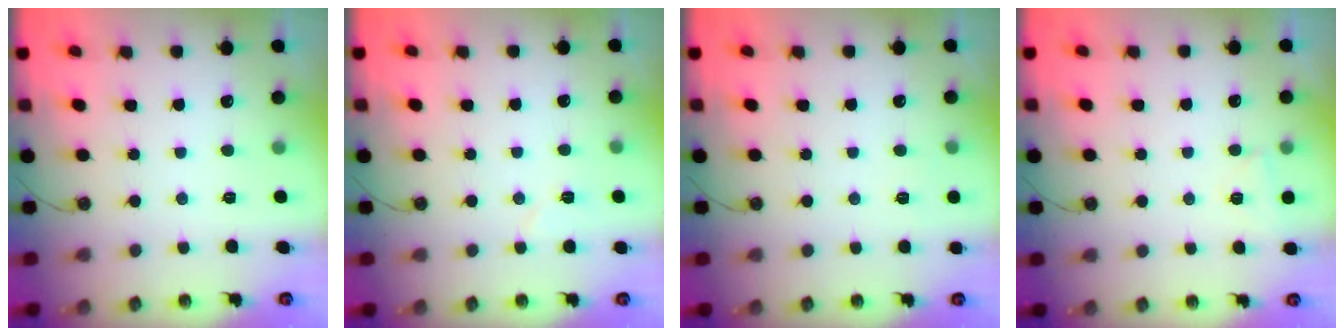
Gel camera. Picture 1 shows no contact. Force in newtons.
{"total": 5.1, "press": 4.5, "slide": 2.5}
{"total": 4.6, "press": 2.7, "slide": 3.8}
{"total": 3.9, "press": 3.2, "slide": 2.4}